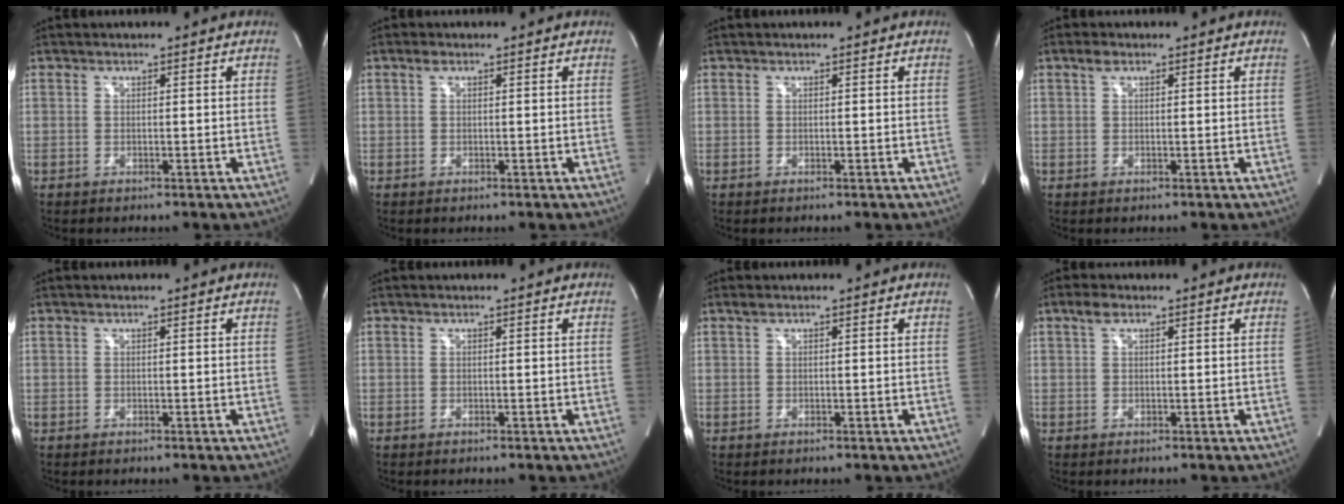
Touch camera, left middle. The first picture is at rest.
{"total": 0.8, "force": [0.5, 0.4, 0.6], "torque": [-0.012, 0.007, 0.008]}
{"total": 0.0}
{"total": 1.4, "force": [0.8, 0.6, 0.9], "torque": [-0.021, 0.011, 0.016]}
{"total": 0.0}
{"total": 0.0}
{"total": 0.6, "force": [0.5, 0.1, 0.4], "torque": [-0.013, 0.008, 0.010]}
{"total": 1.9, "force": [1.2, 0.8, 1.3], "torque": [-0.031, 0.014, 0.024]}